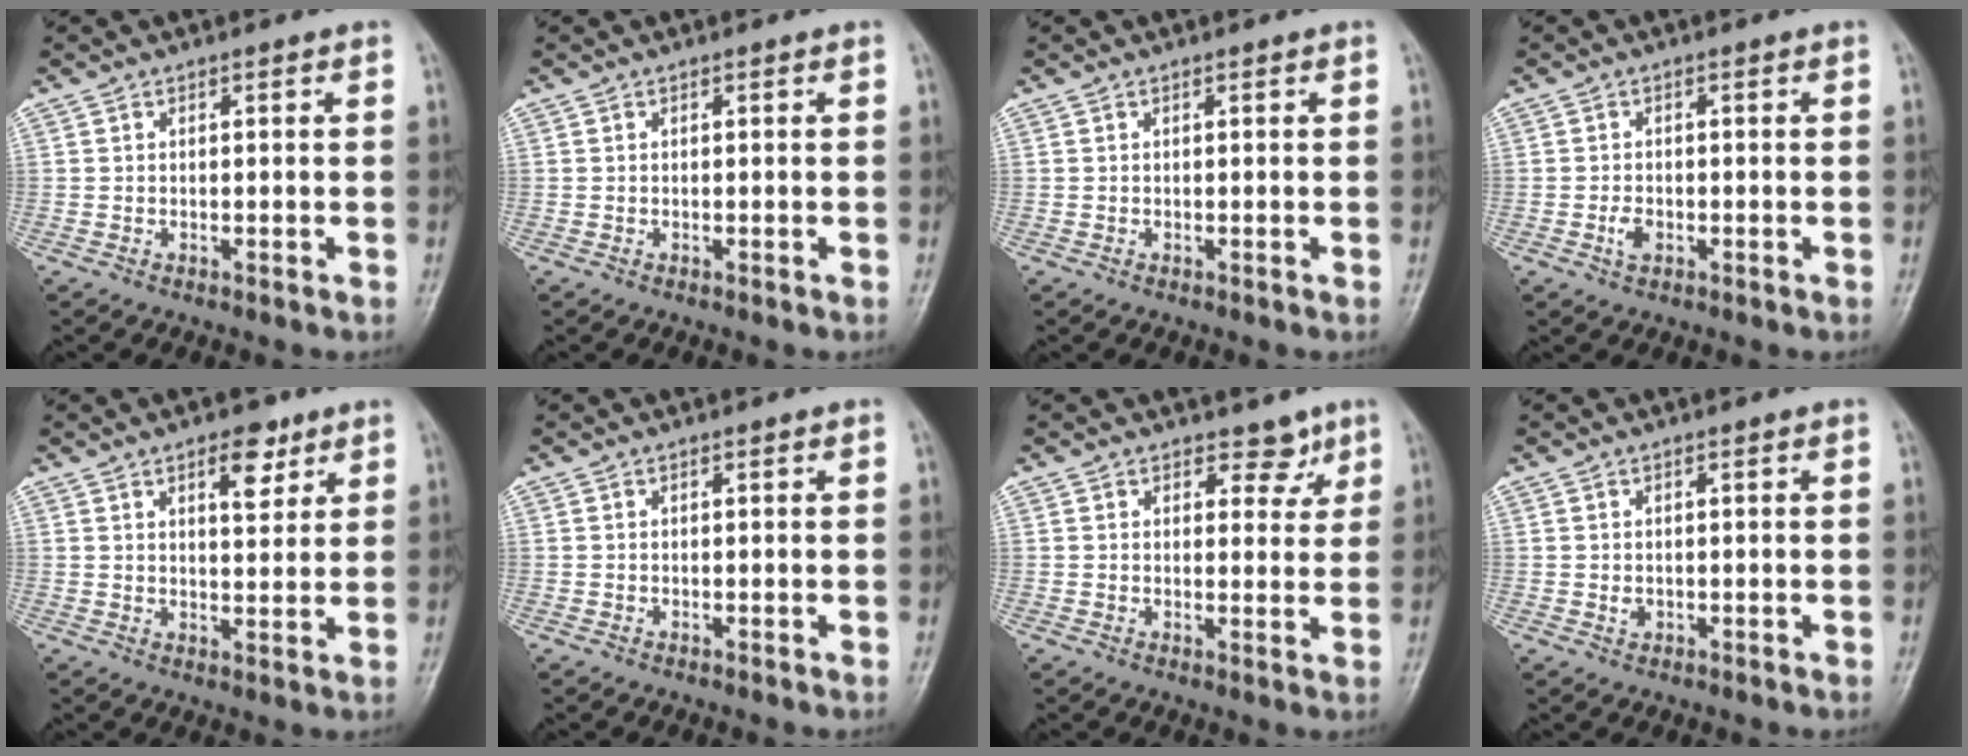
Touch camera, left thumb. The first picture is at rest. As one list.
[{"total": 0.0}, {"total": 0.0}, {"total": 2.2, "force": [-0.8, 1.5, 1.5], "torque": [-0.027, 0.001, -0.014]}, {"total": 6.0, "force": [3.5, 2.9, 4.0], "torque": [-0.037, -0.019, 0.048]}, {"total": 0.0}, {"total": 4.0, "force": [2.8, 2.5, 1.3], "torque": [0.015, -0.016, 0.037]}, {"total": 1.0, "force": [0.1, 0.9, 0.6], "torque": [-0.007, 0.000, 0.004]}]